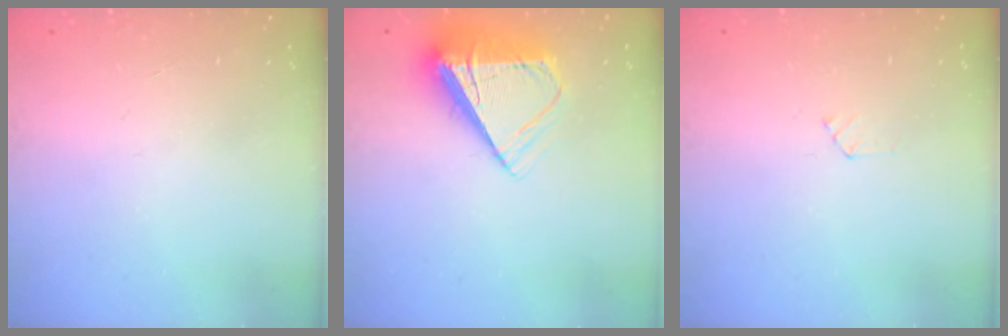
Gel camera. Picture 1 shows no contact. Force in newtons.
{"total": 9.5, "press": 9.4, "slide": 1.4}
{"total": 2.4, "press": 2.4, "slide": 0.3}